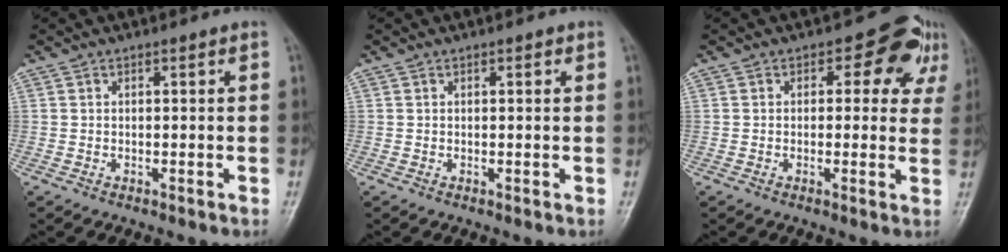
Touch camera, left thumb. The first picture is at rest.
{"total": 0.9, "force": [0.4, 0.4, 0.8], "torque": [-0.007, 0.002, 0.002]}
{"total": 6.9, "force": [2.7, 4.4, 4.6], "torque": [-0.006, -0.001, 0.020]}